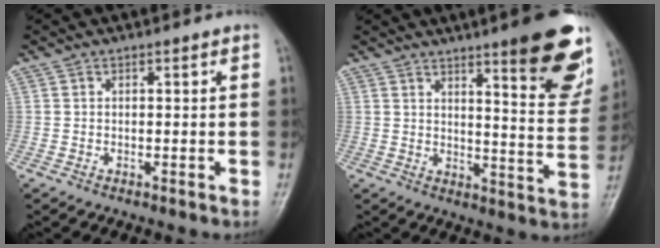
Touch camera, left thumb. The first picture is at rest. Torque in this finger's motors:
{"motor_torque": [2.20, 1.35, 1.44, -1.07, 0.13]}